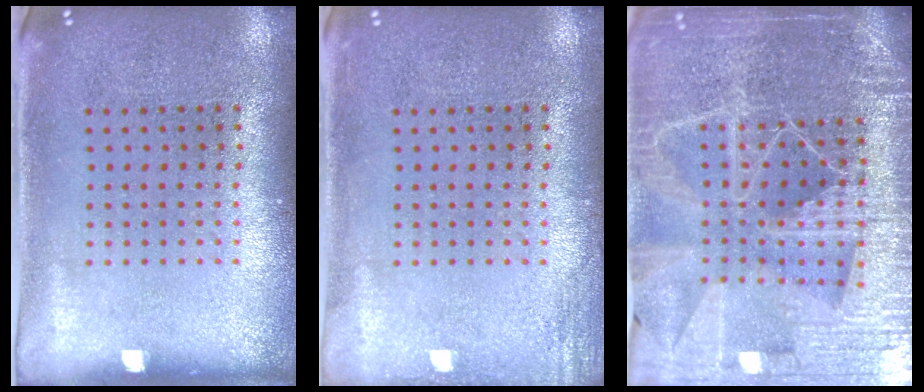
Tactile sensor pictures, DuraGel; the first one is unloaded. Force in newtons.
{"total": 1.4, "press": 1.4, "slide": 0.2}
{"total": 5.7, "press": 5.0, "slide": 2.8}